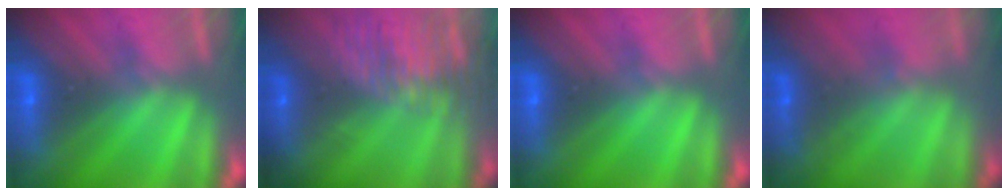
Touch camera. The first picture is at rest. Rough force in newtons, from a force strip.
{"total": 7.1}
{"total": 0.0}
{"total": 1.8}